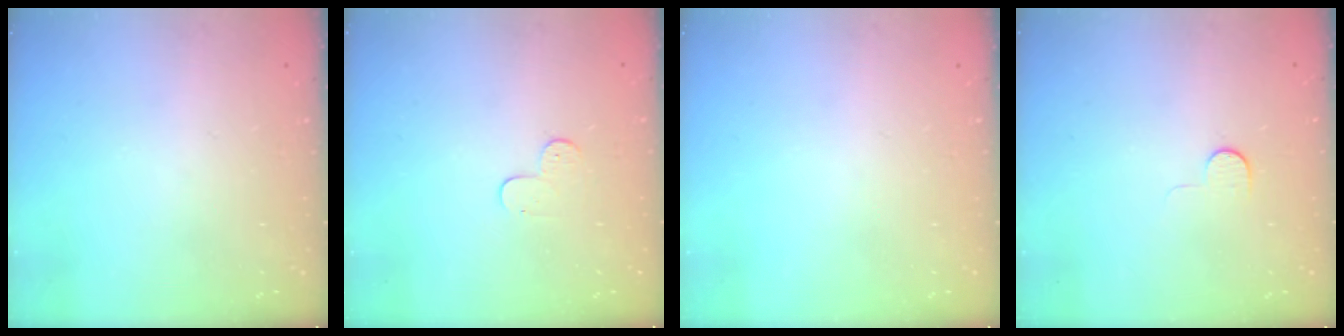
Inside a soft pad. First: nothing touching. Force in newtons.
{"total": 3.9, "press": 3.8, "slide": 0.3}
{"total": 0.0}
{"total": 5.0, "press": 5.0, "slide": 0.5}